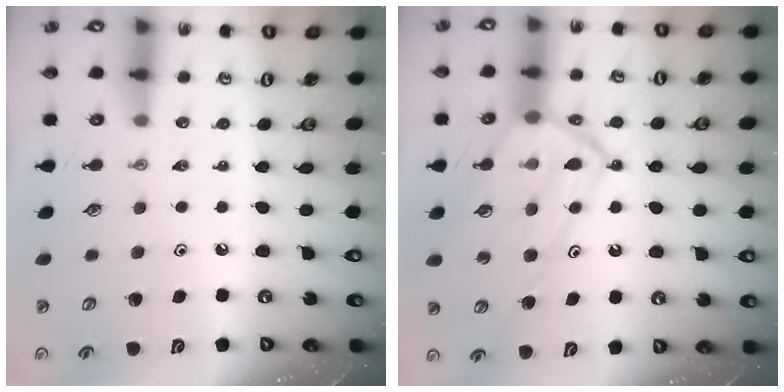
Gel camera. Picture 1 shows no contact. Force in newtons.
{"total": 16.2, "press": 16.1, "slide": 1.3}